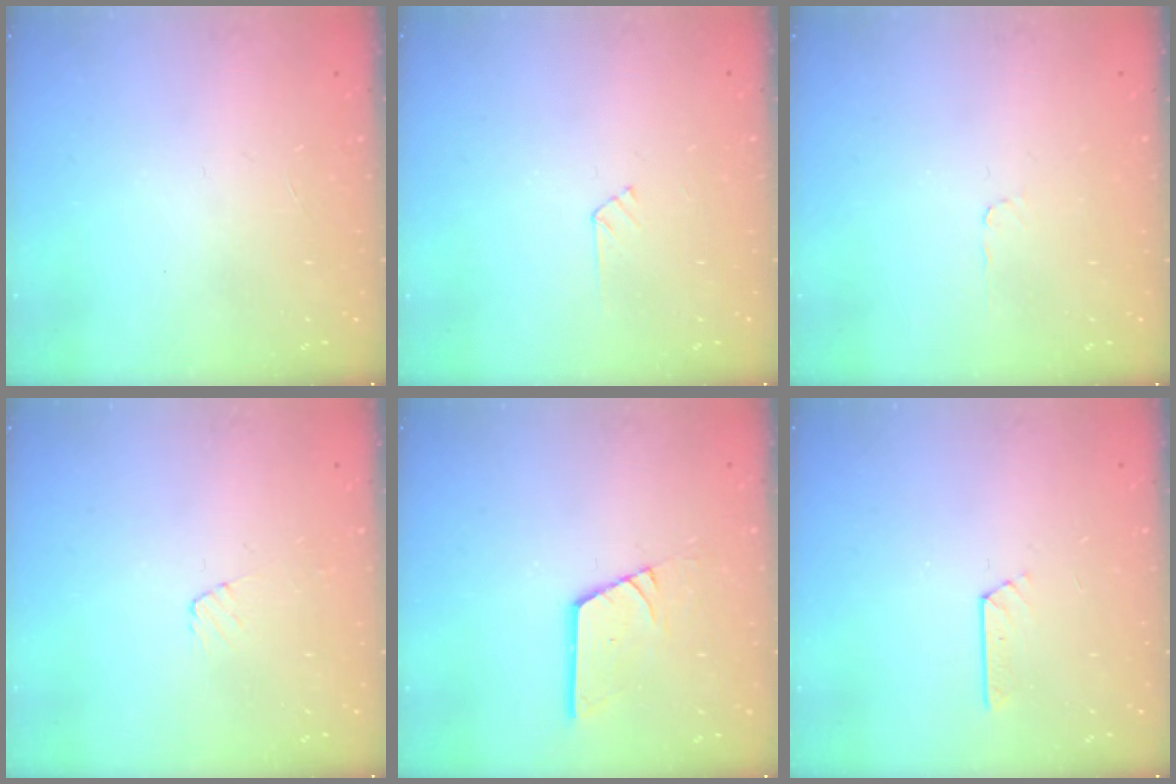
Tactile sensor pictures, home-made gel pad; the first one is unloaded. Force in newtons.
{"total": 3.7, "press": 3.7, "slide": 0.4}
{"total": 2.8, "press": 2.8, "slide": 0.4}
{"total": 3.9, "press": 3.9, "slide": 0.4}
{"total": 8.8, "press": 8.7, "slide": 1.1}
{"total": 2.6, "press": 2.6, "slide": 0.3}